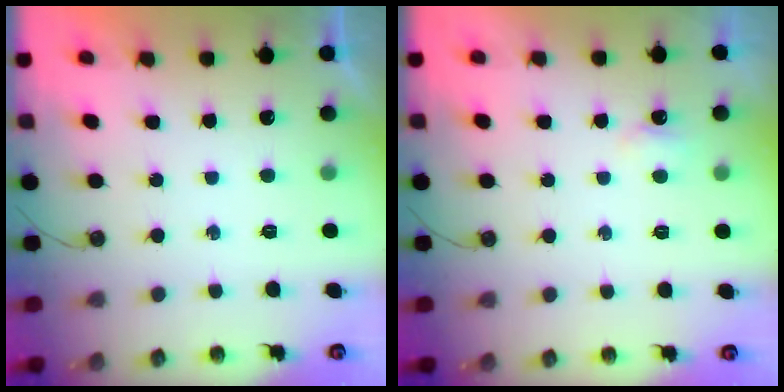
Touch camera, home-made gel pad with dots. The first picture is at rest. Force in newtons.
{"total": 2.7, "press": 2.6, "slide": 0.5}